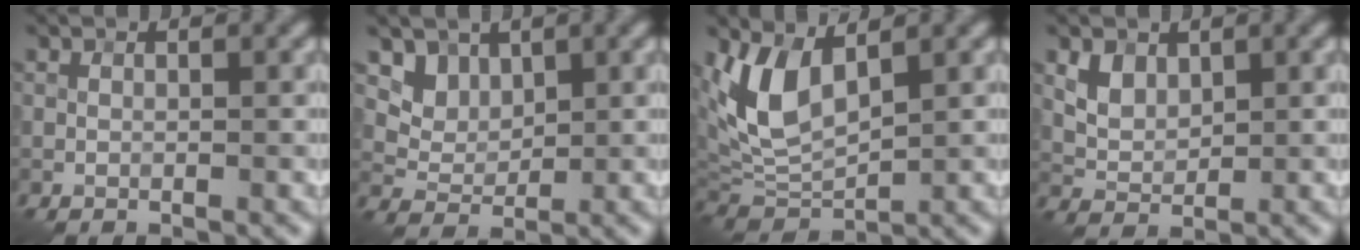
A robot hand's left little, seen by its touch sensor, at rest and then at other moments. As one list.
[{"total": 3.6, "force": [2.5, 2.3, 1.4], "torque": [-0.042, -0.027, 0.075]}, {"total": 5.6, "force": [2.1, 2.6, 4.5], "torque": [-0.111, -0.011, 0.047]}, {"total": 2.1, "force": [1.2, 1.3, 1.2], "torque": [-0.031, -0.007, 0.030]}]